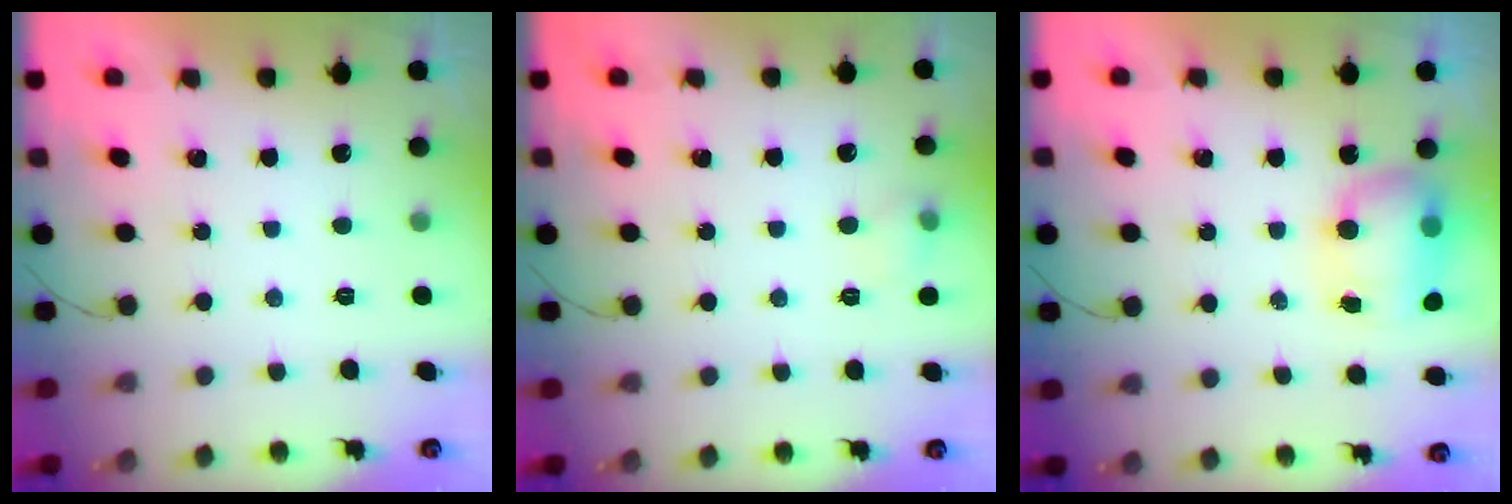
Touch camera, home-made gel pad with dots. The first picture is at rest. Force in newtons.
{"total": 5.7, "press": 5.4, "slide": 2.0}
{"total": 8.3, "press": 8.2, "slide": 1.5}